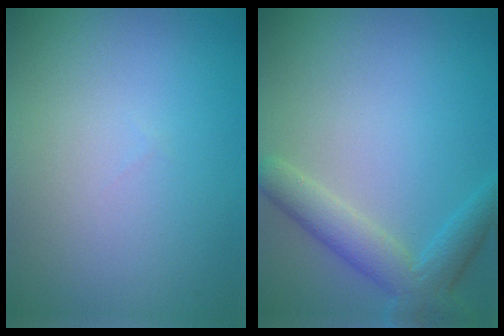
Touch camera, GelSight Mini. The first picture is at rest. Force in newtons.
{"total": 4.1, "press": 4.1, "slide": 0.3}